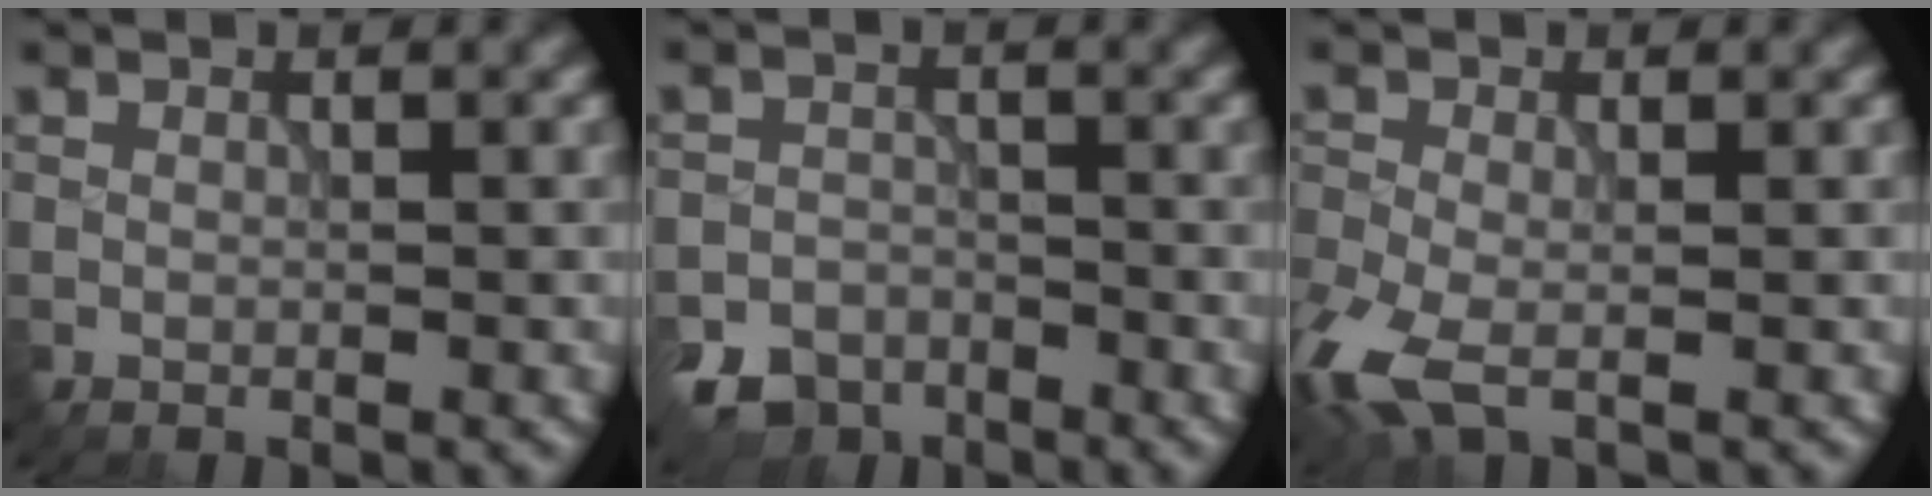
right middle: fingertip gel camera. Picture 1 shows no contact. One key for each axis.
{"total": 5.1, "fx": -3.9, "fy": 3.1, "fz": 1.1, "tx": -0.009, "ty": -0.013, "tz": -0.065}
{"total": 5.5, "fx": -2.4, "fy": 2.8, "fz": 4.0, "tx": -0.103, "ty": -0.017, "tz": -0.056}